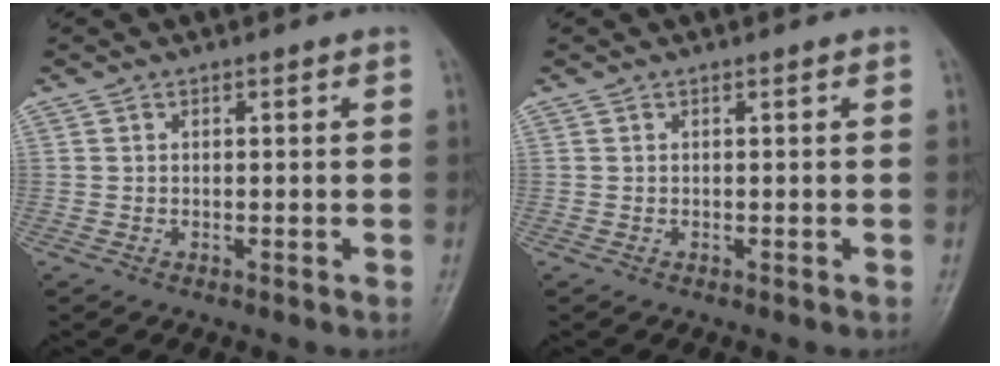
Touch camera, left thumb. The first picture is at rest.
{"total": 0.0}